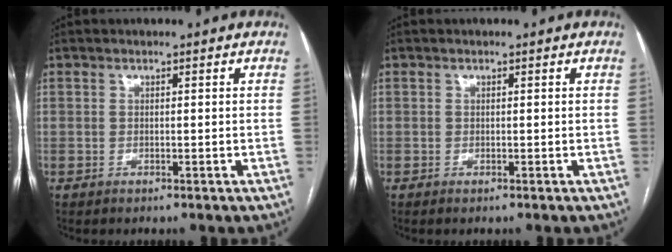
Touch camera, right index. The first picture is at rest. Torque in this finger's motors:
{"motor_torque": [-0.06, -0.02, -0.02, 0.01]}